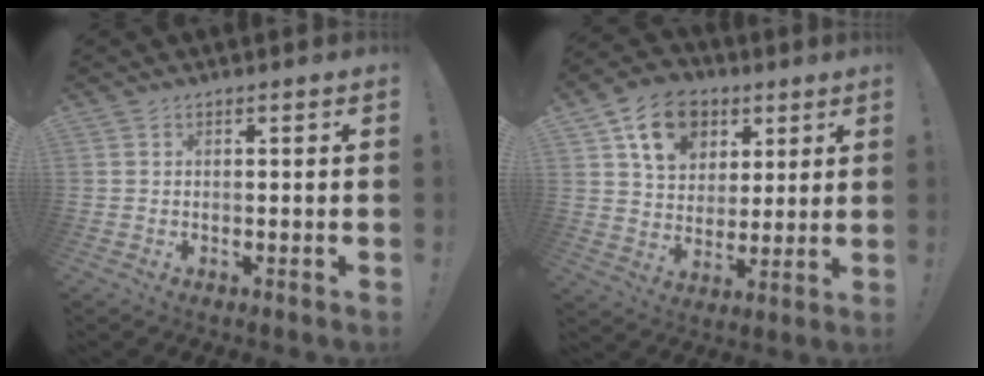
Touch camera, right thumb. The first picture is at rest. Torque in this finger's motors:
{"motor_torque": [-0.16, 0.96, 0.08, 0.08, 0.03]}